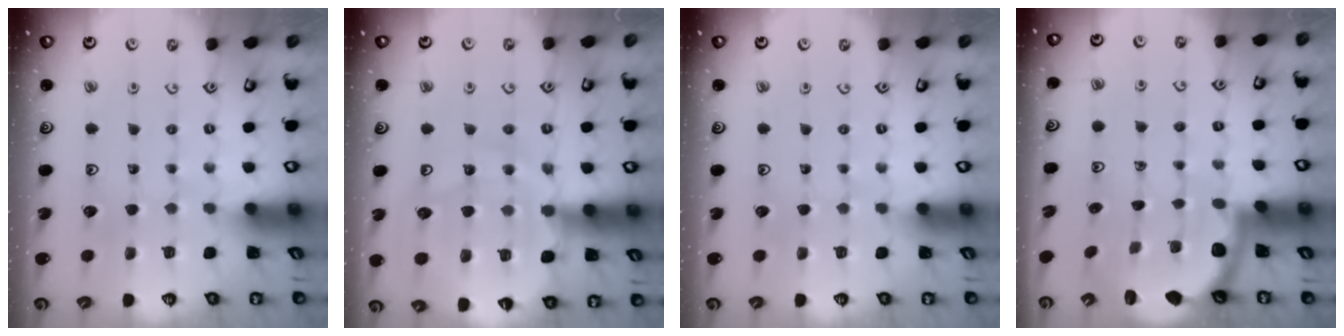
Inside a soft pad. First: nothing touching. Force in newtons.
{"total": 13.0, "press": 12.9, "slide": 1.6}
{"total": 0.0}
{"total": 2.6, "press": 2.5, "slide": 0.6}